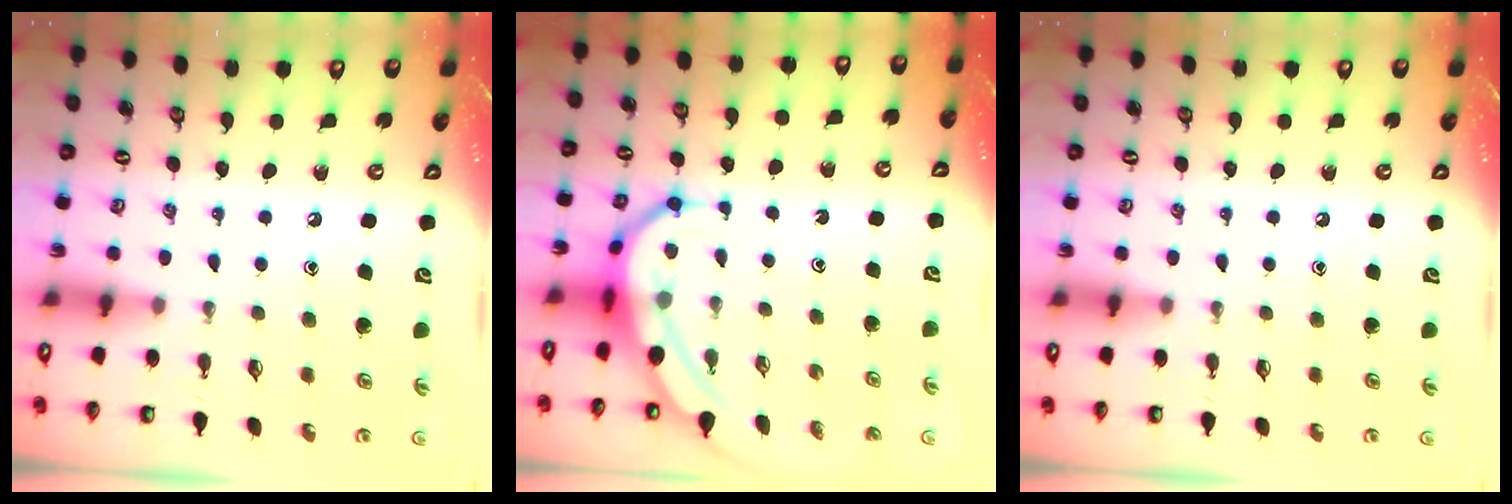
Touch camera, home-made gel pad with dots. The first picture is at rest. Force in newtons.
{"total": 8.4, "press": 8.4, "slide": 0.8}
{"total": 0.0}